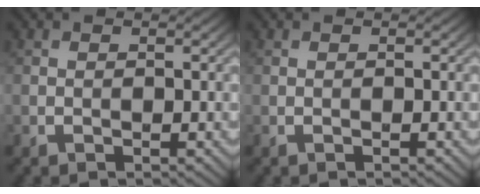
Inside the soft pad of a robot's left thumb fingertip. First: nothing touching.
{"total": 0.0}